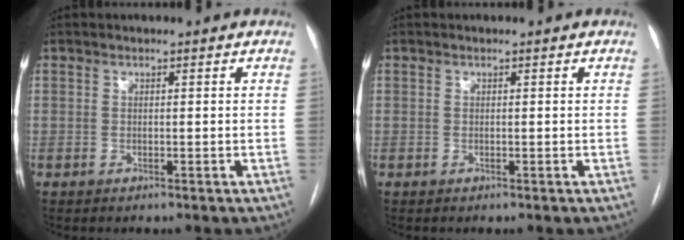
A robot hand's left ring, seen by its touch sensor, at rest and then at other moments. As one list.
[{"total": 0.0}]